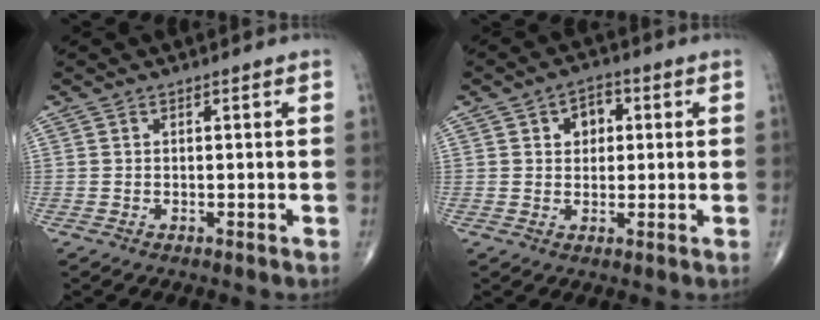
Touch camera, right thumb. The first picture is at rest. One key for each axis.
{"total": 5.0, "fx": 1.3, "fy": 3.7, "fz": 3.2, "tx": -0.022, "ty": 0.004, "tz": 0.016}